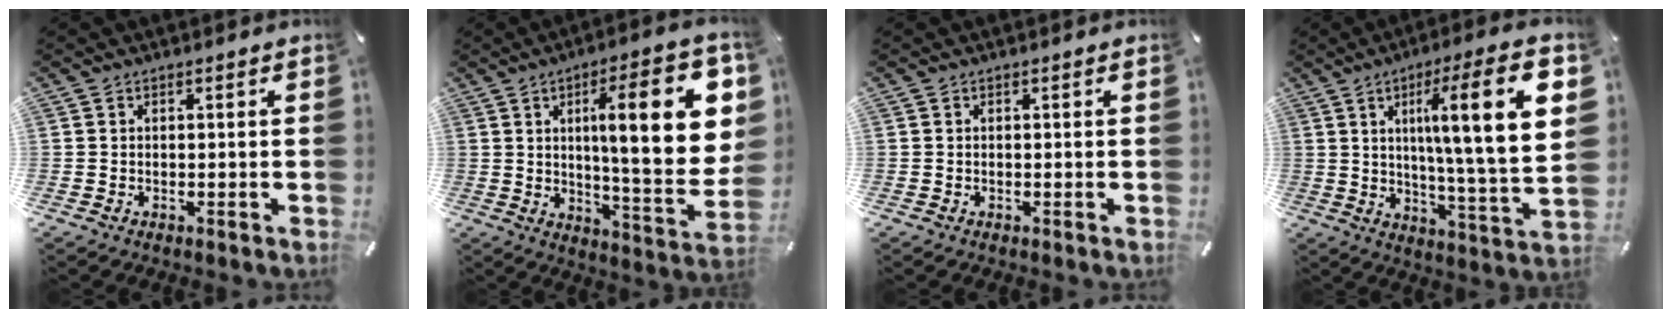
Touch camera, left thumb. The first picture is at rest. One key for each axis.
{"total": 24.2, "fx": 6.1, "fy": 6.1, "fz": 22.6, "tx": -0.323, "ty": -0.033, "tz": 0.079}
{"total": 0.0}
{"total": 20.6, "fx": 6.7, "fy": 3.3, "fz": 19.2, "tx": -0.301, "ty": -0.027, "tz": 0.084}